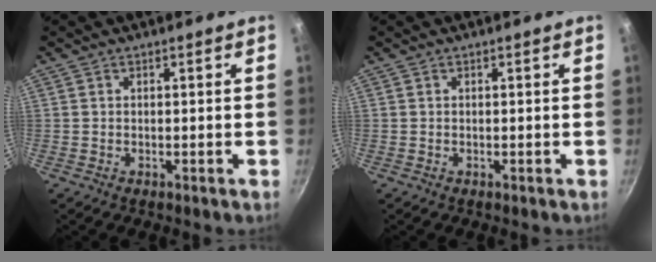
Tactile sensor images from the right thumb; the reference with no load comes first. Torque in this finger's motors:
{"motor_torque": [0.01, 0.01, 0.00, 0.00, 0.00]}